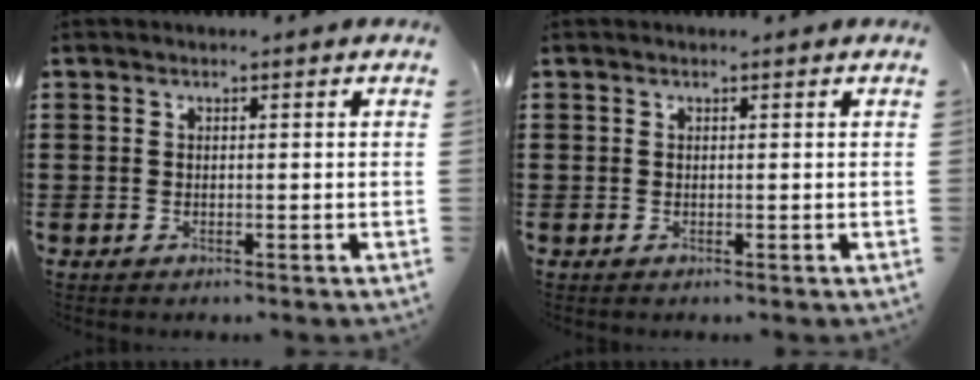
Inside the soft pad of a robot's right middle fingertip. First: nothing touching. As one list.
[{"total": 0.0}]